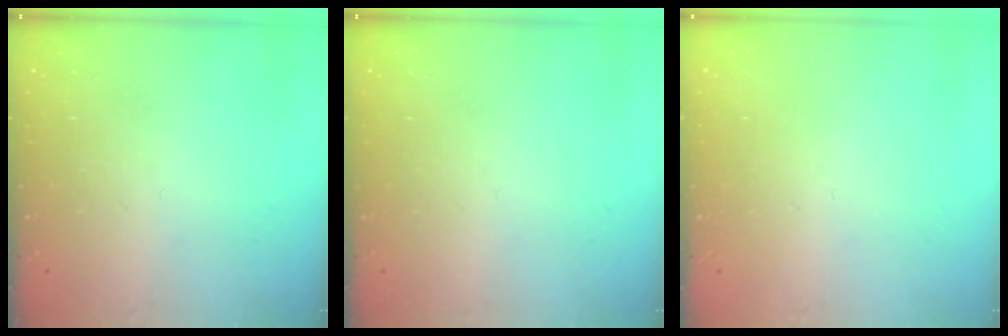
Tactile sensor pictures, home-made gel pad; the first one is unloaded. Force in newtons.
{"total": 0.0}
{"total": 0.0}